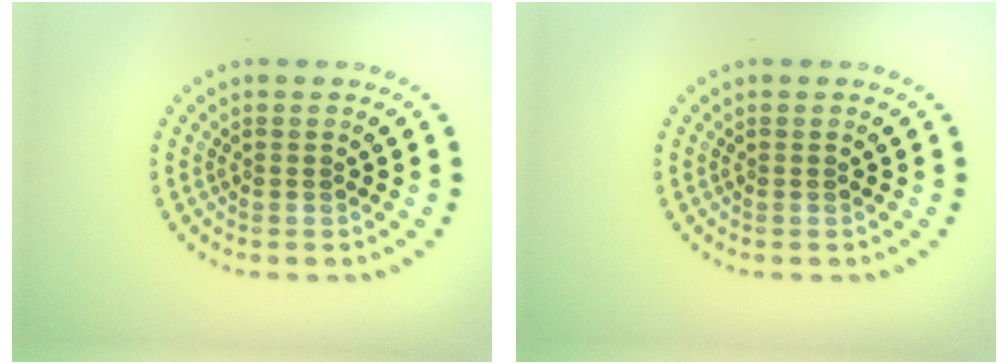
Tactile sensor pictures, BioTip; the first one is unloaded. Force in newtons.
{"total": 0.0}